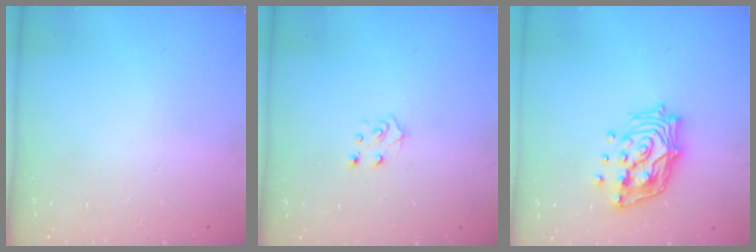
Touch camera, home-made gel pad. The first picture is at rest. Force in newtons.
{"total": 5.4, "press": 5.3, "slide": 0.4}
{"total": 18.2, "press": 18.0, "slide": 2.7}